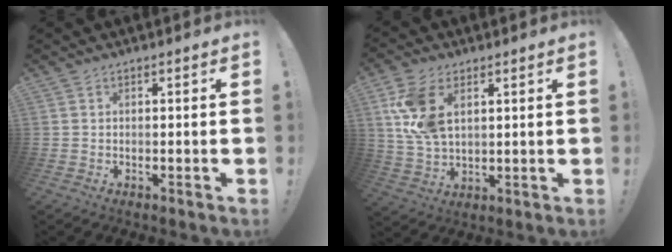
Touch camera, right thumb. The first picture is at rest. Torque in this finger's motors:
{"motor_torque": [1.44, 1.64, 0.53, 0.52, 0.13]}